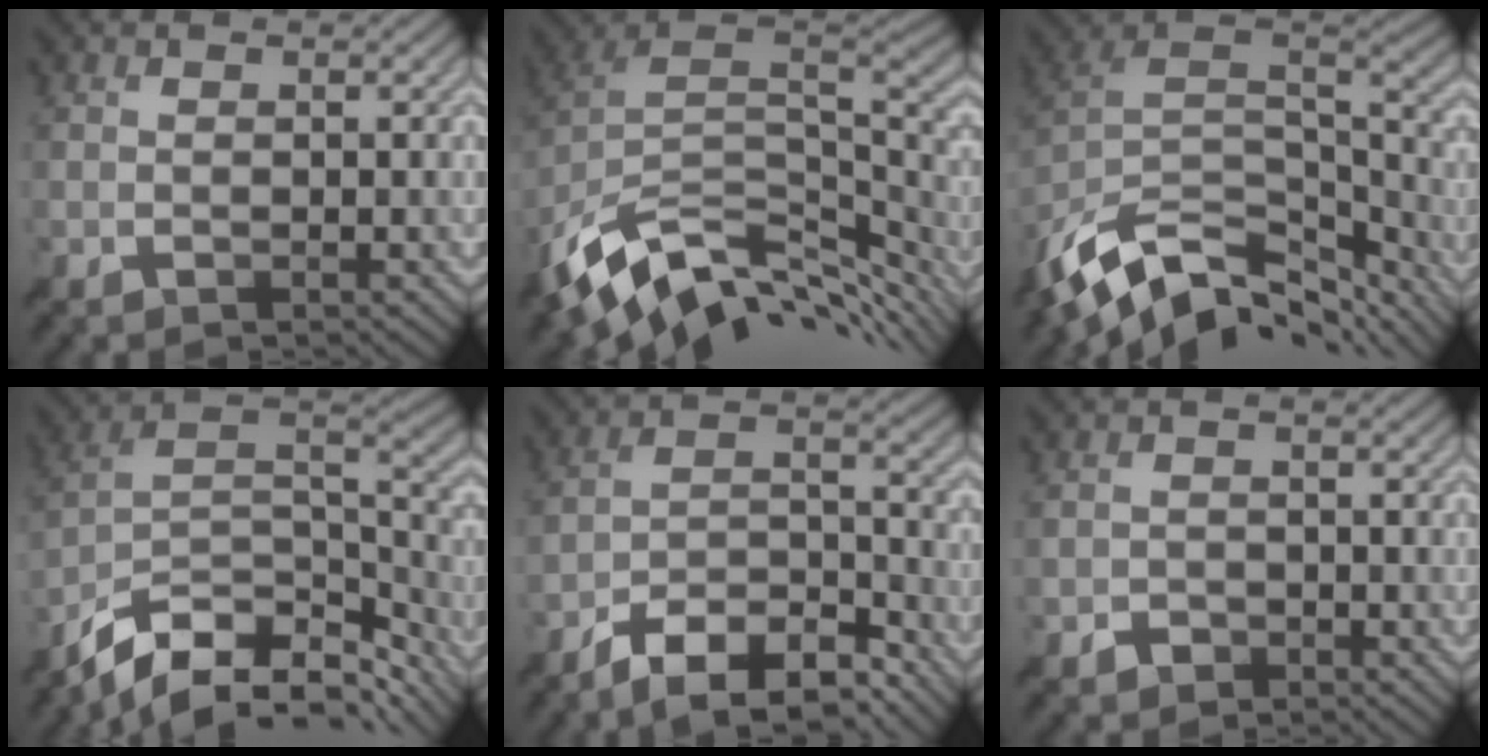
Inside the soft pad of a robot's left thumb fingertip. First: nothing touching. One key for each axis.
{"total": 14.1, "fx": -5.9, "fy": 7.8, "fz": 10.2, "tx": -0.230, "ty": -0.011, "tz": -0.107}
{"total": 14.6, "fx": -9.2, "fy": 6.8, "fz": 9.0, "tx": -0.221, "ty": -0.013, "tz": -0.151}
{"total": 14.7, "fx": -9.4, "fy": 6.9, "fz": 9.0, "tx": -0.210, "ty": -0.021, "tz": -0.148}
{"total": 11.2, "fx": -8.6, "fy": 3.7, "fz": 6.2, "tx": -0.098, "ty": 0.006, "tz": -0.166}
{"total": 1.6, "fx": -0.9, "fy": 1.3, "fz": 0.3, "tx": -0.001, "ty": 0.004, "tz": -0.022}